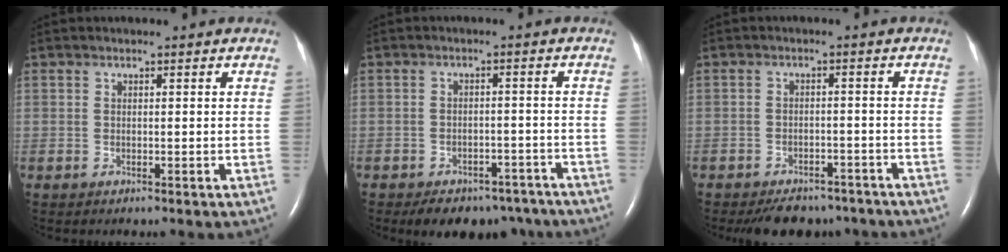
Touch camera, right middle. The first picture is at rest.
{"total": 10.8, "force": [-8.7, 5.5, 3.3], "torque": [-0.035, 0.008, -0.102]}
{"total": 8.3, "force": [-7.2, 3.5, 2.2], "torque": [-0.021, -0.002, -0.089]}